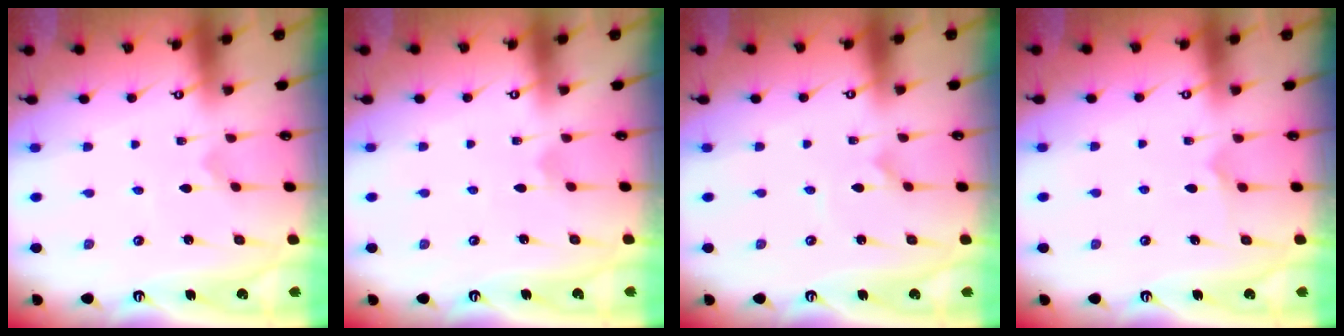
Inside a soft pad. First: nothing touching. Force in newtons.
{"total": 2.4, "press": 2.4, "slide": 0.1}
{"total": 0.6, "press": 0.6, "slide": 0.1}
{"total": 6.0, "press": 6.0, "slide": 0.1}